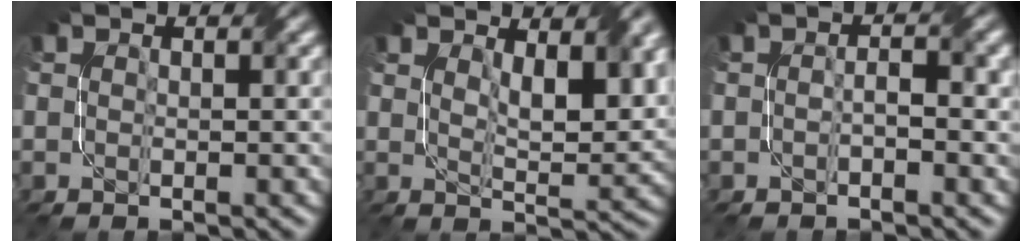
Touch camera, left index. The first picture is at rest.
{"total": 5.9, "force": [2.8, 2.1, 4.7], "torque": [-0.078, -0.005, 0.054]}
{"total": 1.4, "force": [-0.6, 0.3, 1.2], "torque": [-0.025, 0.004, -0.011]}